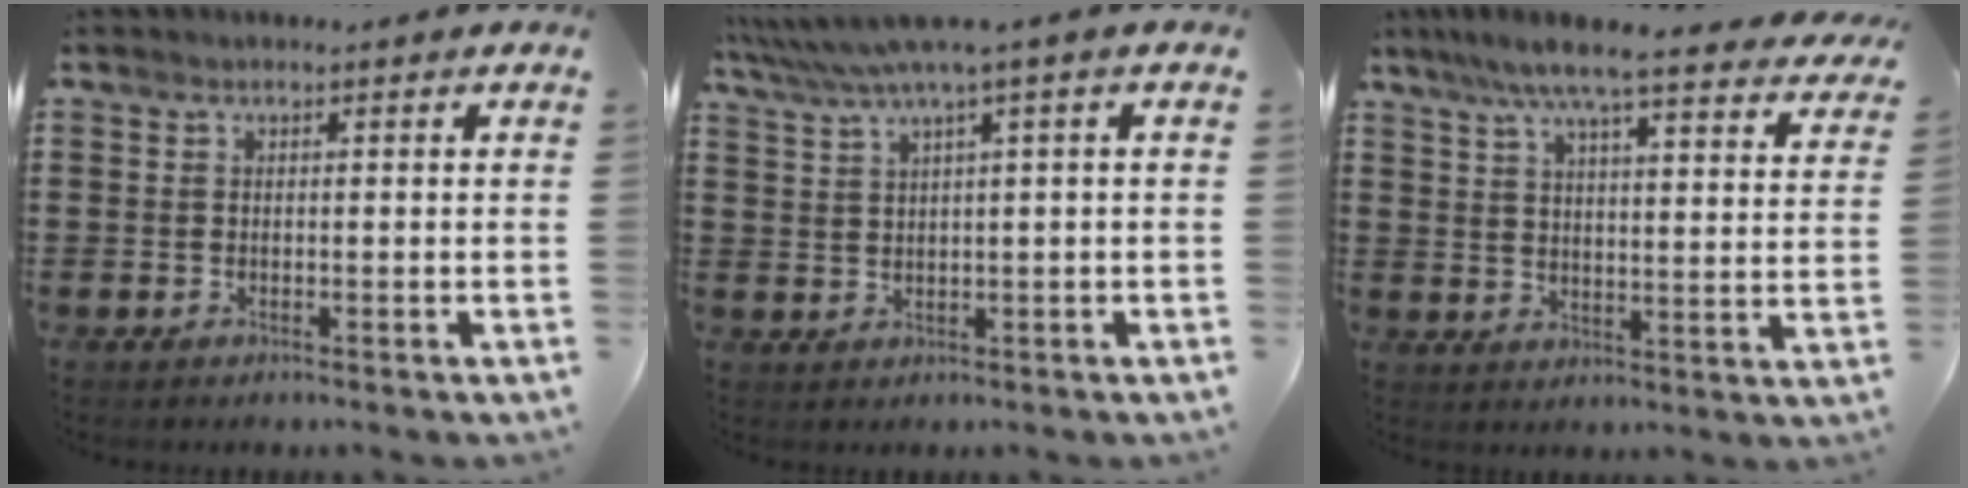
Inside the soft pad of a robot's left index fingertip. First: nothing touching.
{"total": 4.2, "force": [2.2, -0.2, 3.6], "torque": [-0.075, -0.009, 0.035]}
{"total": 7.5, "force": [6.4, 0.3, 3.9], "torque": [-0.092, -0.033, 0.107]}